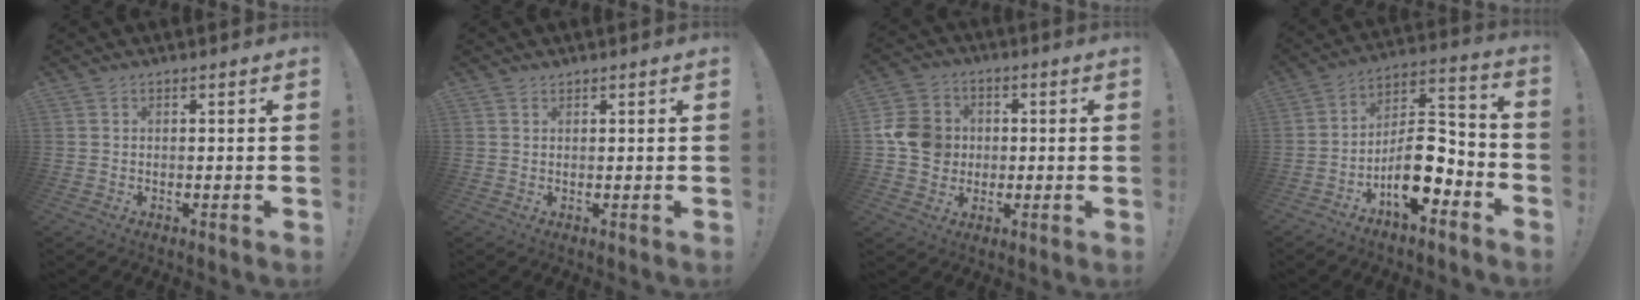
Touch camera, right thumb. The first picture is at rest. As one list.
[{"total": 1.0, "force": [0.9, 0.5, 0.2], "torque": [0.002, -0.002, 0.016]}, {"total": 10.6, "force": [-0.1, 9.7, 4.3], "torque": [-0.076, 0.007, 0.003]}, {"total": 13.7, "force": [-6.9, 6.4, 9.9], "torque": [-0.161, 0.033, -0.112]}]